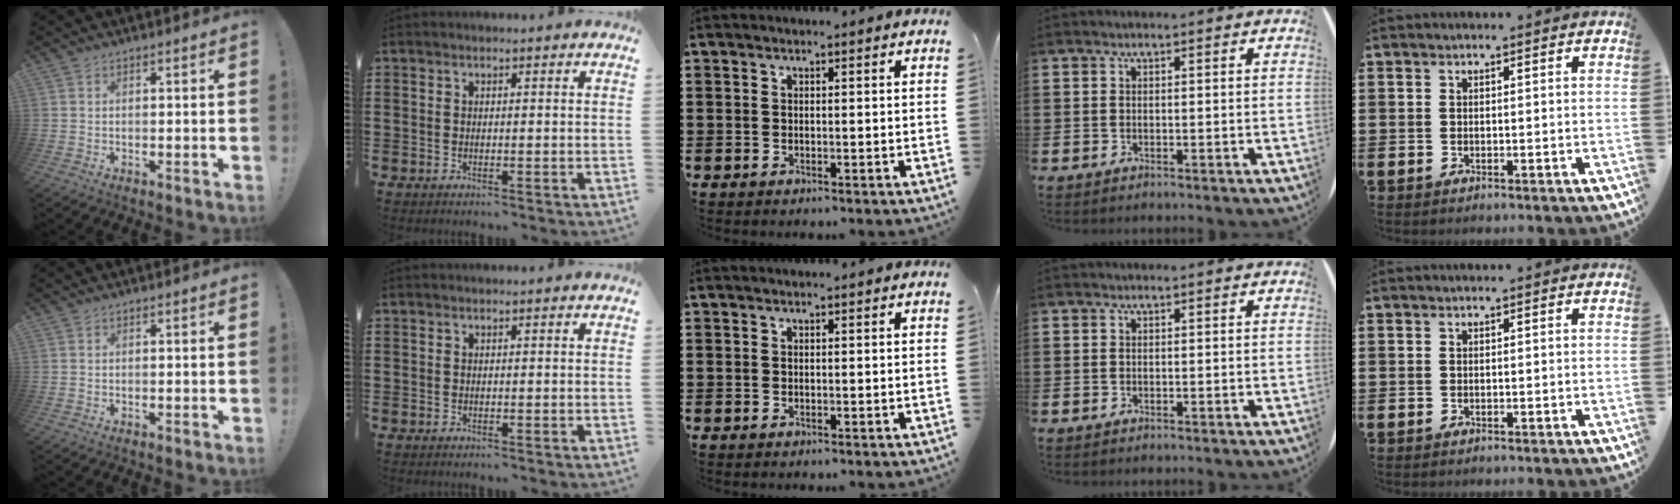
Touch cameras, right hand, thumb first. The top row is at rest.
{}